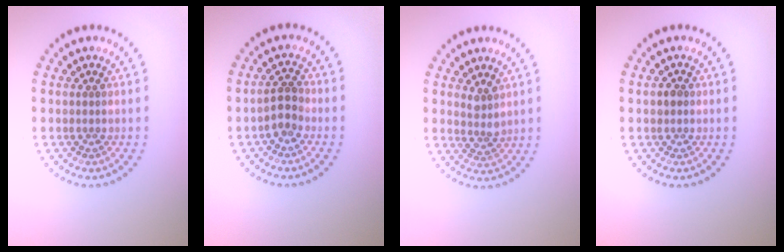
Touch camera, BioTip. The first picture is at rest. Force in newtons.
{"total": 2.1, "press": 1.9, "slide": 0.7}
{"total": 1.7, "press": 1.3, "slide": 1.1}
{"total": 1.2, "press": 1.1, "slide": 0.4}